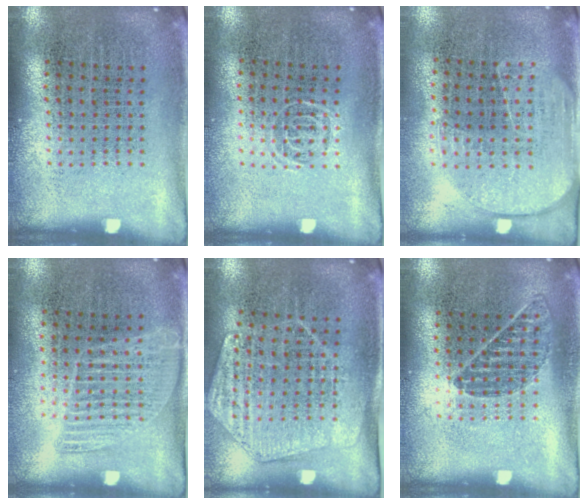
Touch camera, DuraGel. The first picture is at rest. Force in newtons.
{"total": 0.6, "press": 0.4, "slide": 0.4}
{"total": 1.7, "press": 1.5, "slide": 0.9}
{"total": 1.1, "press": 1.0, "slide": 0.5}
{"total": 1.5, "press": 1.4, "slide": 0.3}
{"total": 0.8, "press": 0.8, "slide": 0.2}